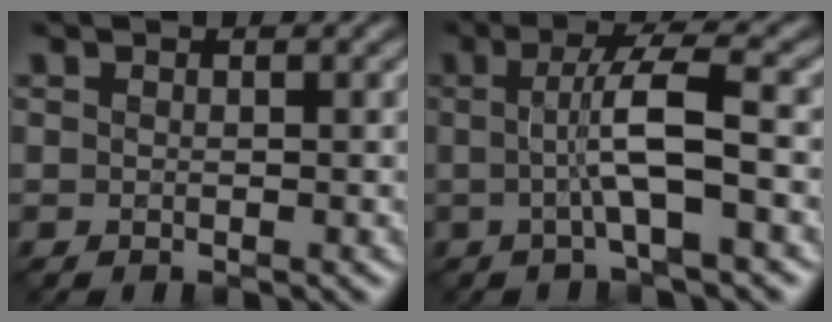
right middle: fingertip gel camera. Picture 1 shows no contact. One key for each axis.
{"total": 5.2, "fx": -0.3, "fy": 0.8, "fz": 5.2, "tx": -0.092, "ty": 0.007, "tz": -0.010}